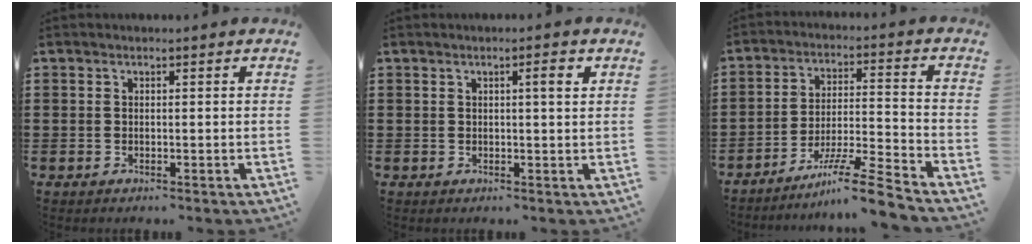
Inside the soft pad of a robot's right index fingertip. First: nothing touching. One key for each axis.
{"total": 2.2, "fx": 0.7, "fy": 0.2, "fz": 2.1, "tx": -0.033, "ty": 0.002, "tz": 0.008}
{"total": 9.5, "fx": -7.7, "fy": -0.1, "fz": 5.6, "tx": -0.098, "ty": 0.007, "tz": -0.147}